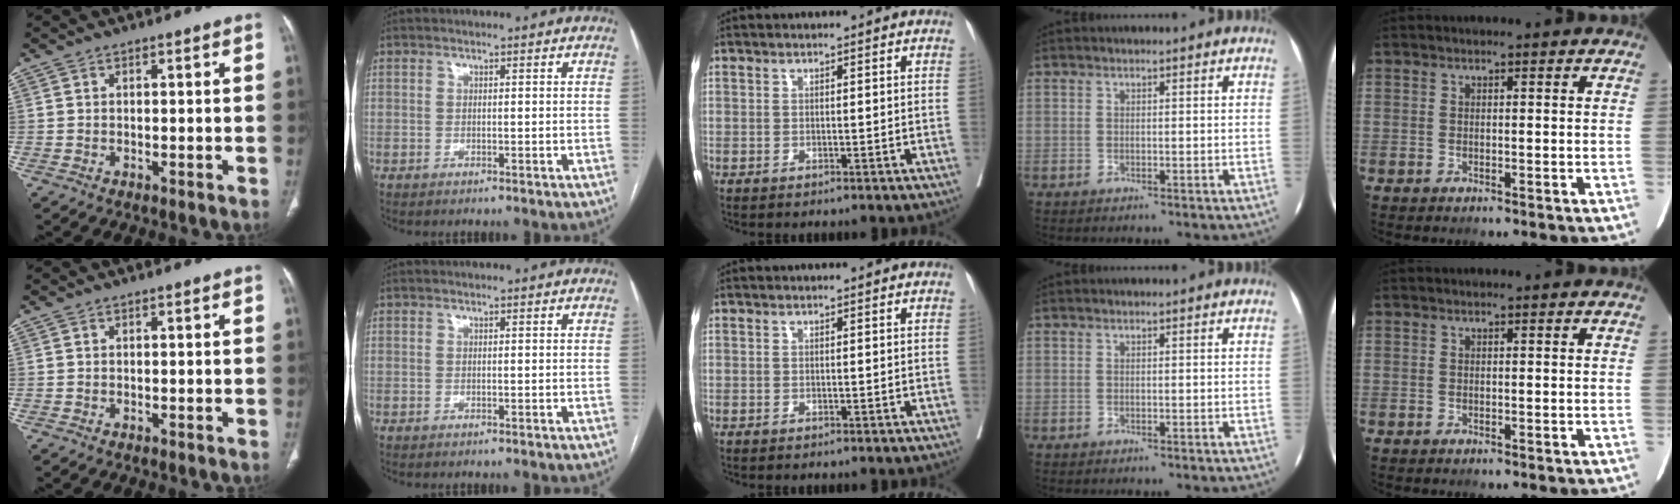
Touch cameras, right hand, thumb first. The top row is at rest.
{}